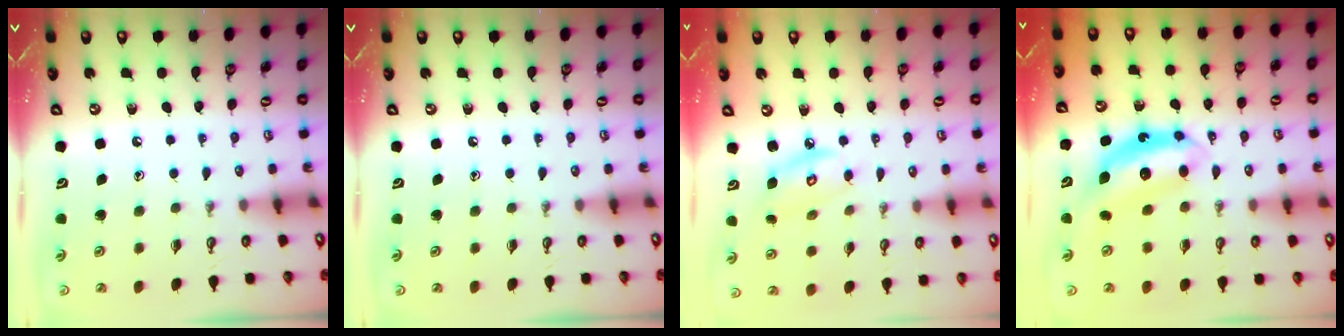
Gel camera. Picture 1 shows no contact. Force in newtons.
{"total": 0.0}
{"total": 6.6, "press": 6.6, "slide": 0.2}
{"total": 7.3, "press": 7.3, "slide": 0.2}